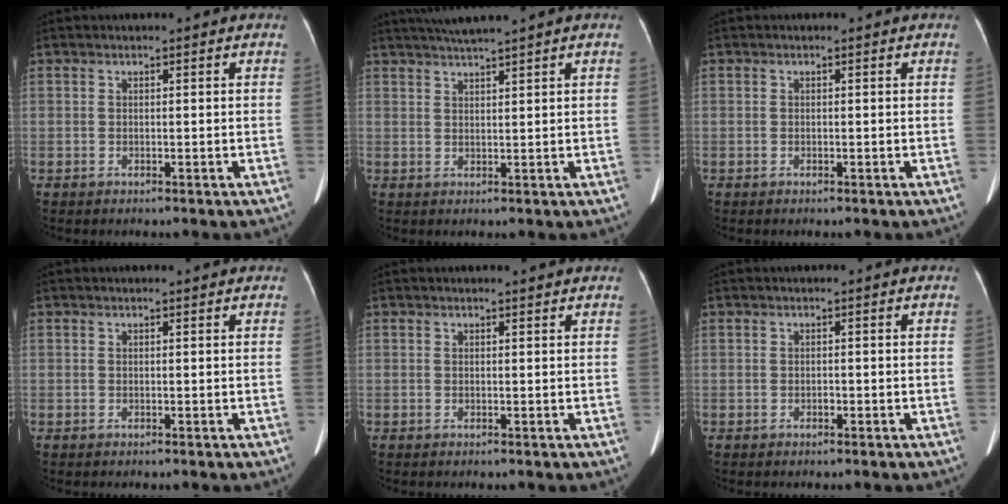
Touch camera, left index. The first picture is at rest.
{"total": 4.7, "force": [4.0, -1.3, 2.2], "torque": [-0.038, 0.012, 0.074]}
{"total": 0.0}
{"total": 1.2, "force": [1.2, -0.1, 0.4], "torque": [-0.010, 0.010, 0.017]}
{"total": 1.9, "force": [1.8, -0.1, 0.6], "torque": [-0.010, 0.006, 0.023]}
{"total": 0.0}